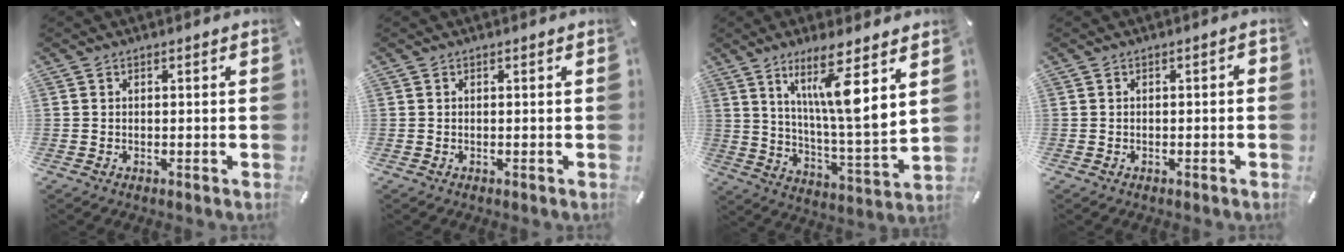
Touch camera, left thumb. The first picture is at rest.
{"total": 0.0}
{"total": 14.5, "force": [8.2, 2.2, 11.7], "torque": [-0.196, -0.047, 0.129]}
{"total": 1.3, "force": [-0.7, 0.6, 0.8], "torque": [-0.016, 0.005, -0.014]}